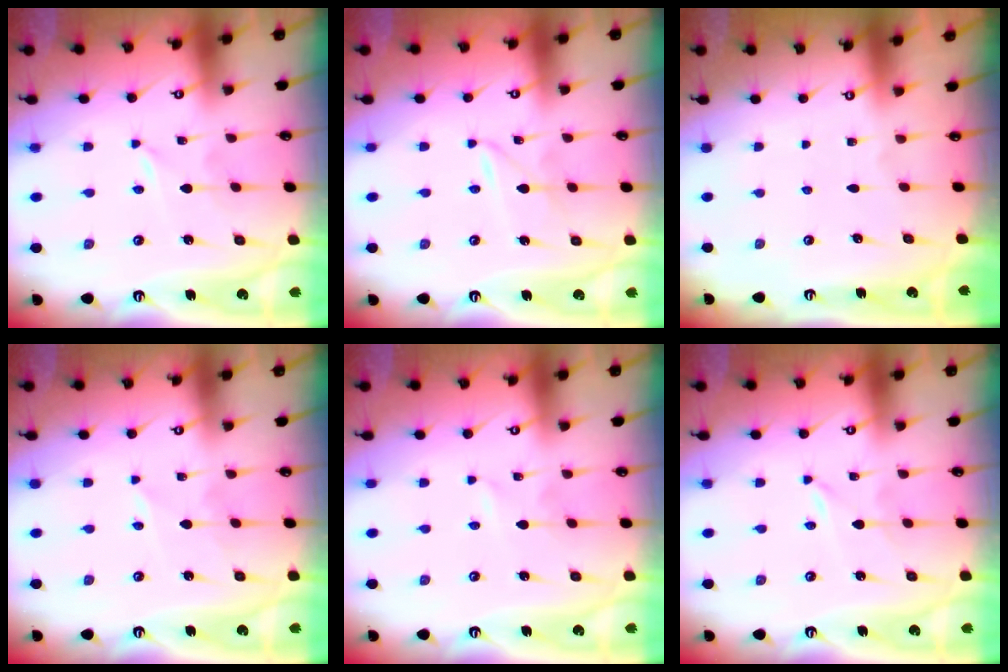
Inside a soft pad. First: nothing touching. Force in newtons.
{"total": 2.2, "press": 2.2, "slide": 0.1}
{"total": 0.0}
{"total": 2.6, "press": 2.6, "slide": 0.2}
{"total": 0.0}
{"total": 0.0}